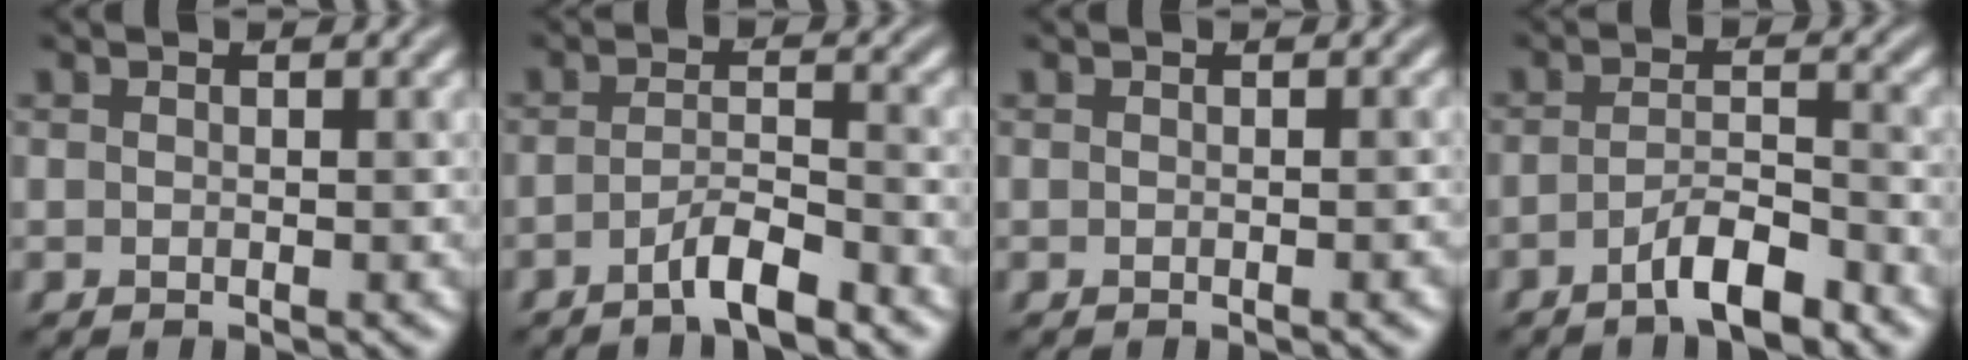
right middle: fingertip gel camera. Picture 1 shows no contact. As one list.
[{"total": 3.4, "force": [-2.3, 0.5, 2.4], "torque": [-0.040, 0.007, -0.048]}, {"total": 1.0, "force": [-0.3, 0.2, 0.9], "torque": [-0.008, 0.001, -0.004]}, {"total": 4.0, "force": [-2.7, 0.8, 2.9], "torque": [-0.049, 0.006, -0.052]}]